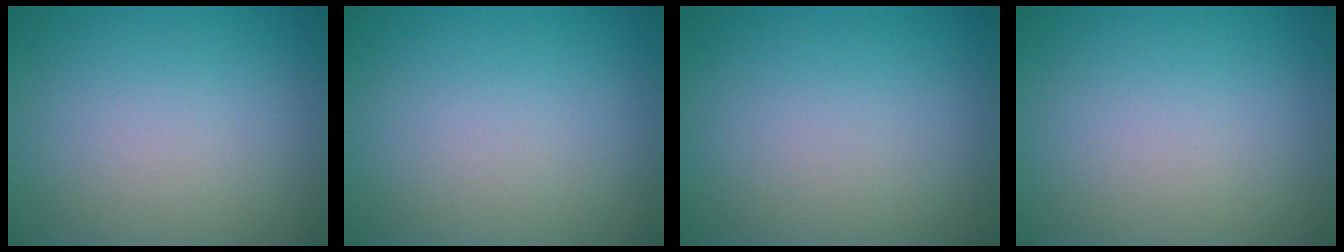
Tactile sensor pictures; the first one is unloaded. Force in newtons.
{"total": 0.0}
{"total": 0.0}
{"total": 0.0}